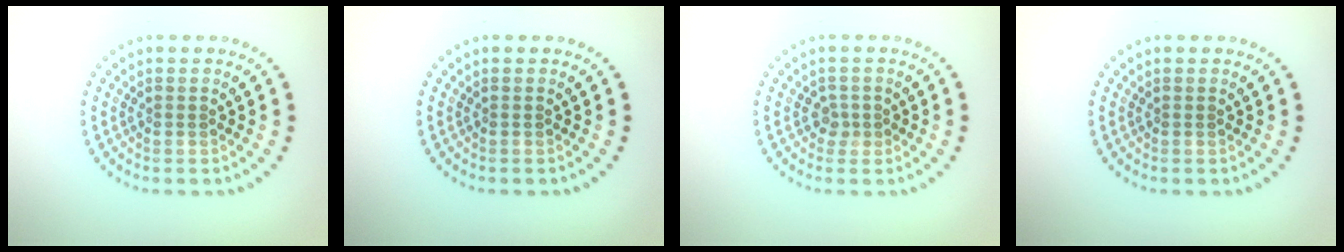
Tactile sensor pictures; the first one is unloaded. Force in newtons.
{"total": 0.0}
{"total": 1.1, "press": 0.8, "slide": 0.7}
{"total": 0.0}